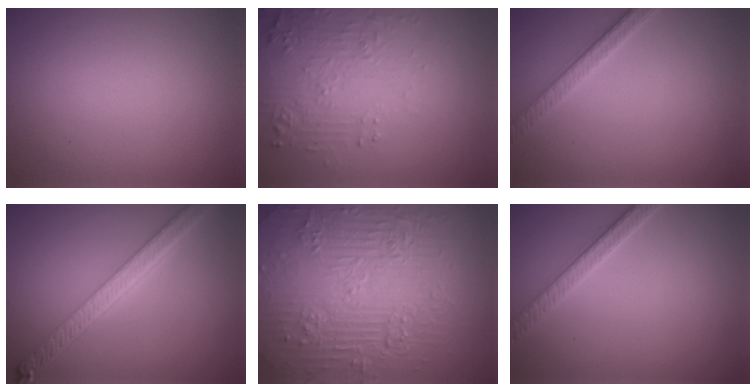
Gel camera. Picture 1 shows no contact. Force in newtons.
{"total": 5.6, "press": 3.8, "slide": 4.2}
{"total": 2.7, "press": 2.6, "slide": 0.6}
{"total": 5.1, "press": 4.0, "slide": 3.1}
{"total": 11.2, "press": 7.4, "slide": 8.4}
{"total": 2.7, "press": 2.7, "slide": 0.3}